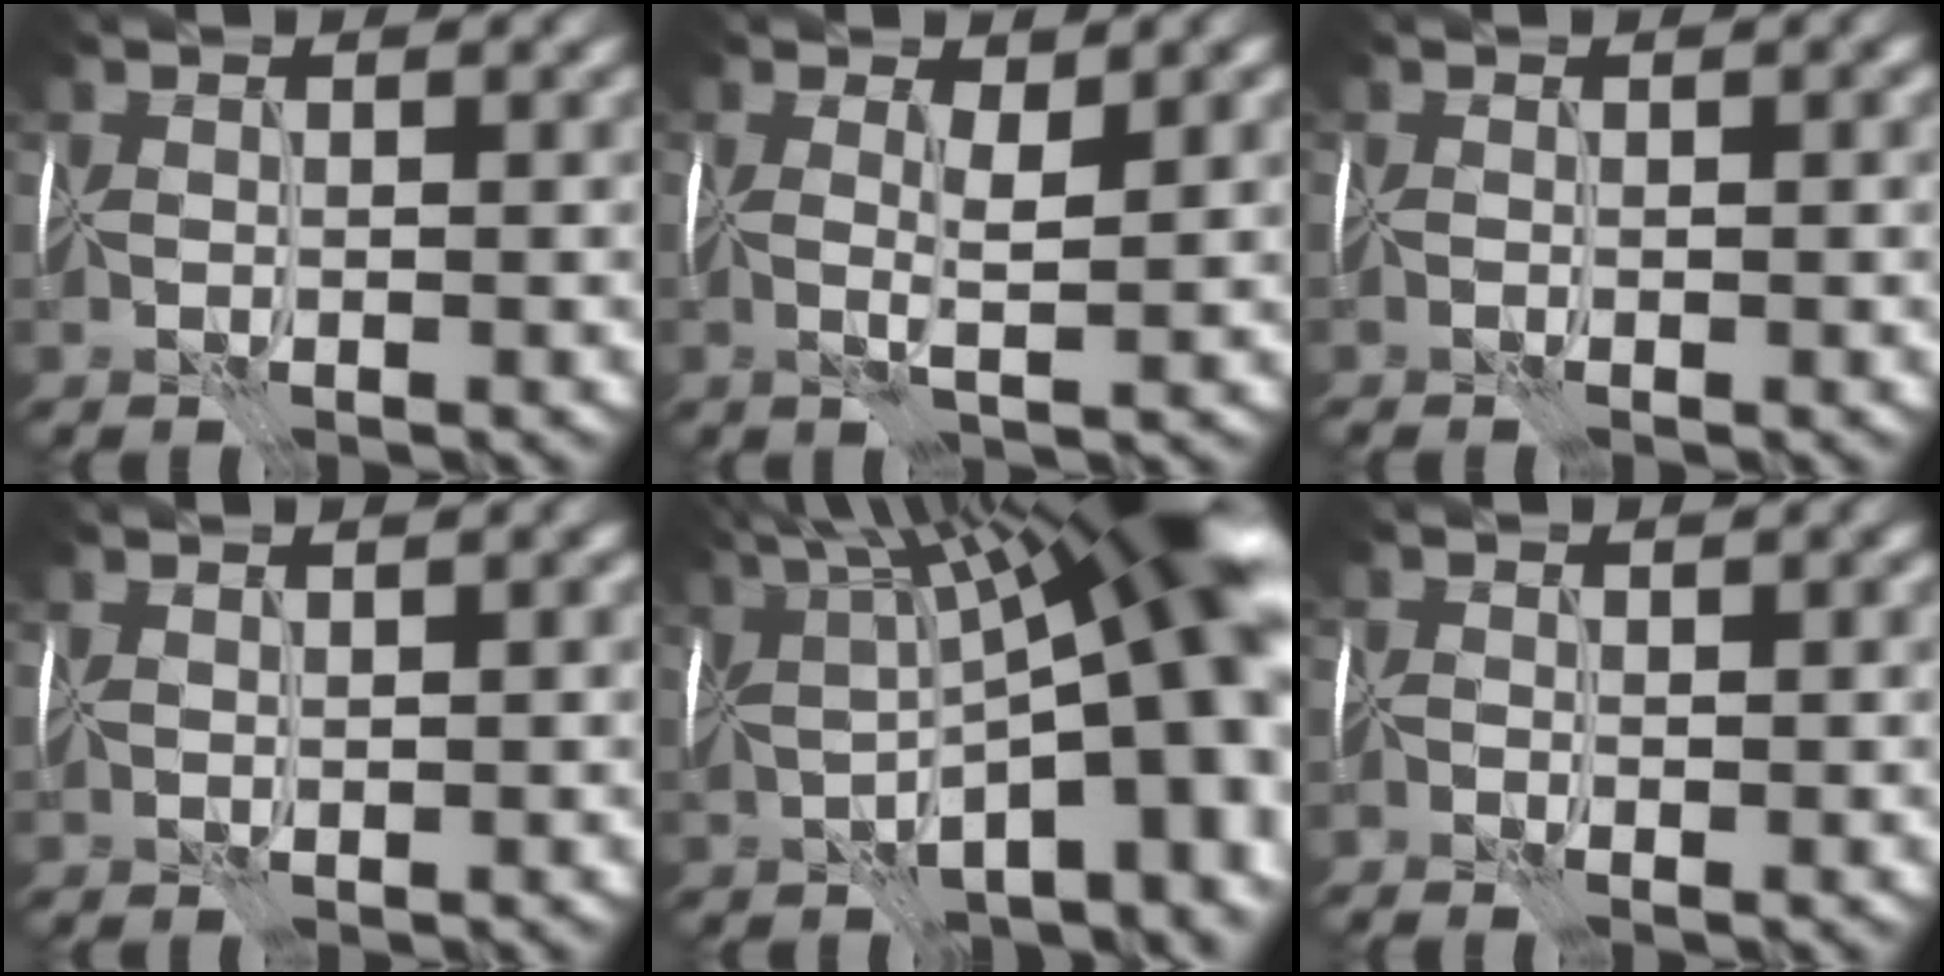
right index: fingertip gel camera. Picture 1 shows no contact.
{"total": 2.2, "force": [1.0, 0.3, 1.9], "torque": [-0.040, 0.000, 0.018]}
{"total": 0.5, "force": [-0.3, 0.1, 0.4], "torque": [-0.007, 0.002, -0.007]}
{"total": 1.0, "force": [0.7, 0.4, 0.5], "torque": [-0.009, 0.005, 0.016]}
{"total": 19.3, "force": [2.2, 6.8, 18.0], "torque": [-0.223, 0.025, 0.050]}
{"total": 0.8, "force": [-0.6, 0.4, 0.4], "torque": [-0.004, 0.003, -0.014]}